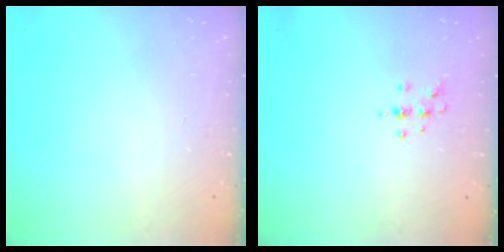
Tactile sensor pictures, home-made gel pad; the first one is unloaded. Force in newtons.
{"total": 4.1, "press": 4.1, "slide": 0.4}